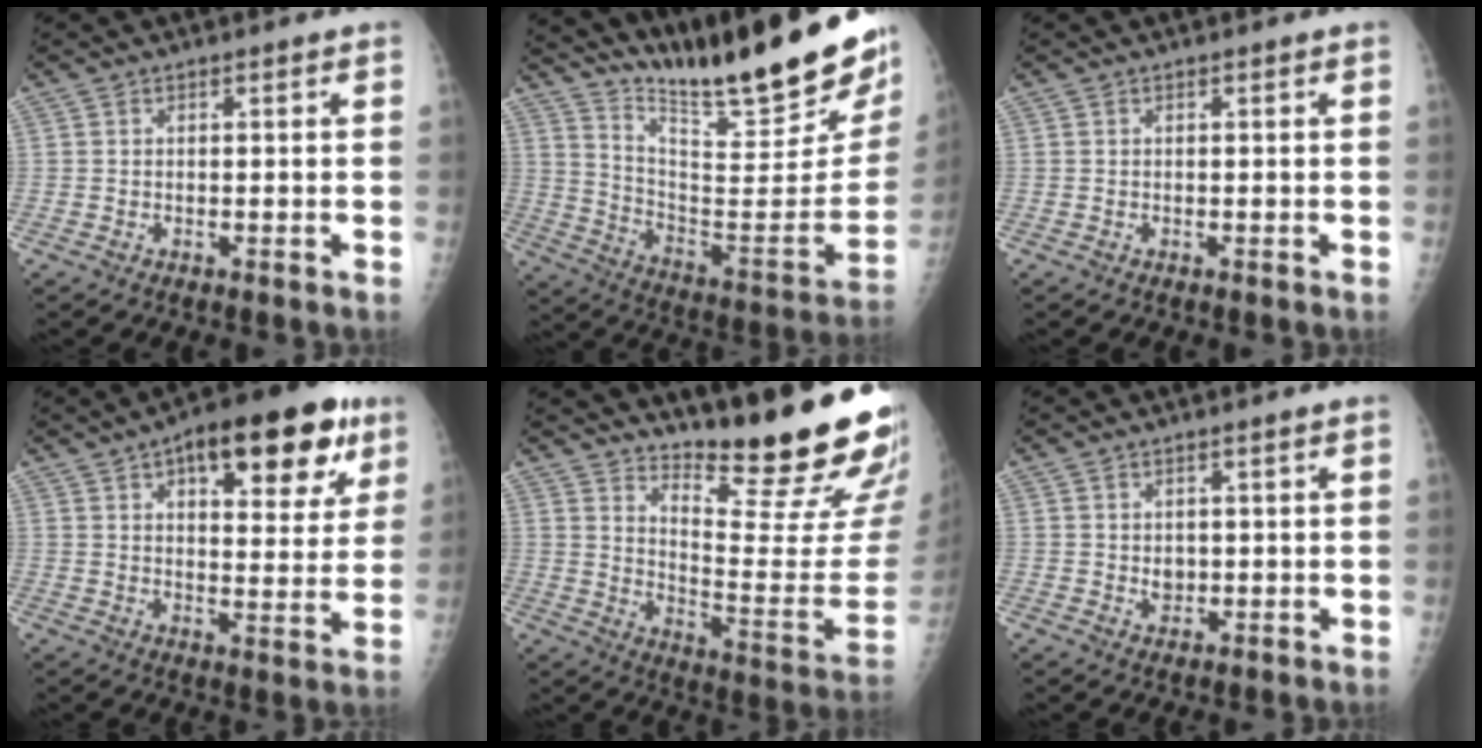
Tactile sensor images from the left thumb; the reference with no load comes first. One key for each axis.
{"total": 27.8, "fx": 22.7, "fy": 3.2, "fz": 15.8, "tx": -0.220, "ty": -0.157, "tz": 0.344}
{"total": 0.0}
{"total": 20.1, "fx": 9.8, "fy": 8.6, "fz": 15.4, "tx": -0.172, "ty": -0.012, "tz": 0.135}
{"total": 22.0, "fx": 17.0, "fy": 3.0, "fz": 13.6, "tx": -0.175, "ty": -0.151, "tz": 0.247}
{"total": 2.1, "fx": 0.3, "fy": 1.6, "fz": 1.4, "tx": -0.011, "ty": -0.004, "tz": 0.010}